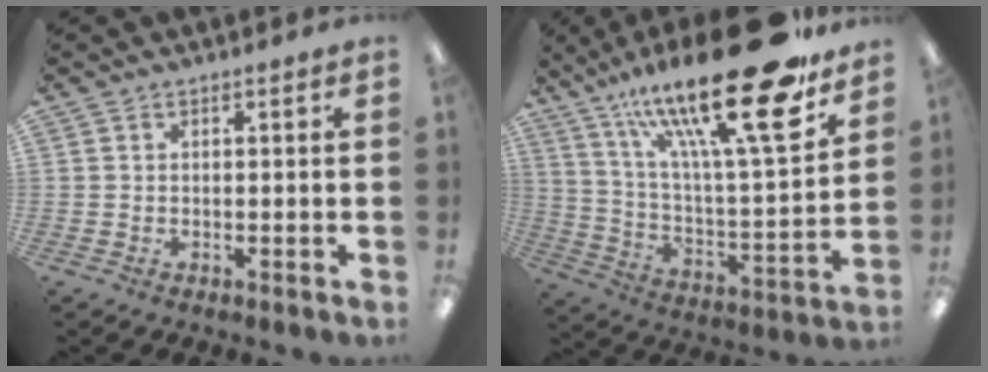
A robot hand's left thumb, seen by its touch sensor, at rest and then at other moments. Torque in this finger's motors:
{"motor_torque": [1.08, 0.53, 2.22, -0.54, 0.28]}